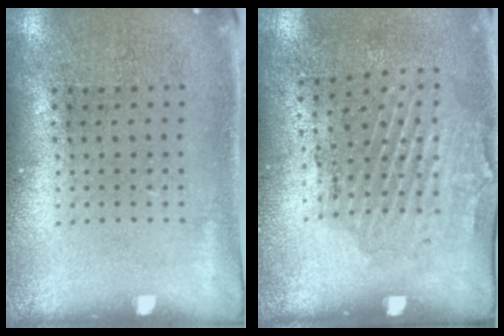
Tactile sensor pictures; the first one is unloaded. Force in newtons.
{"total": 1.9, "press": 1.2, "slide": 1.5}